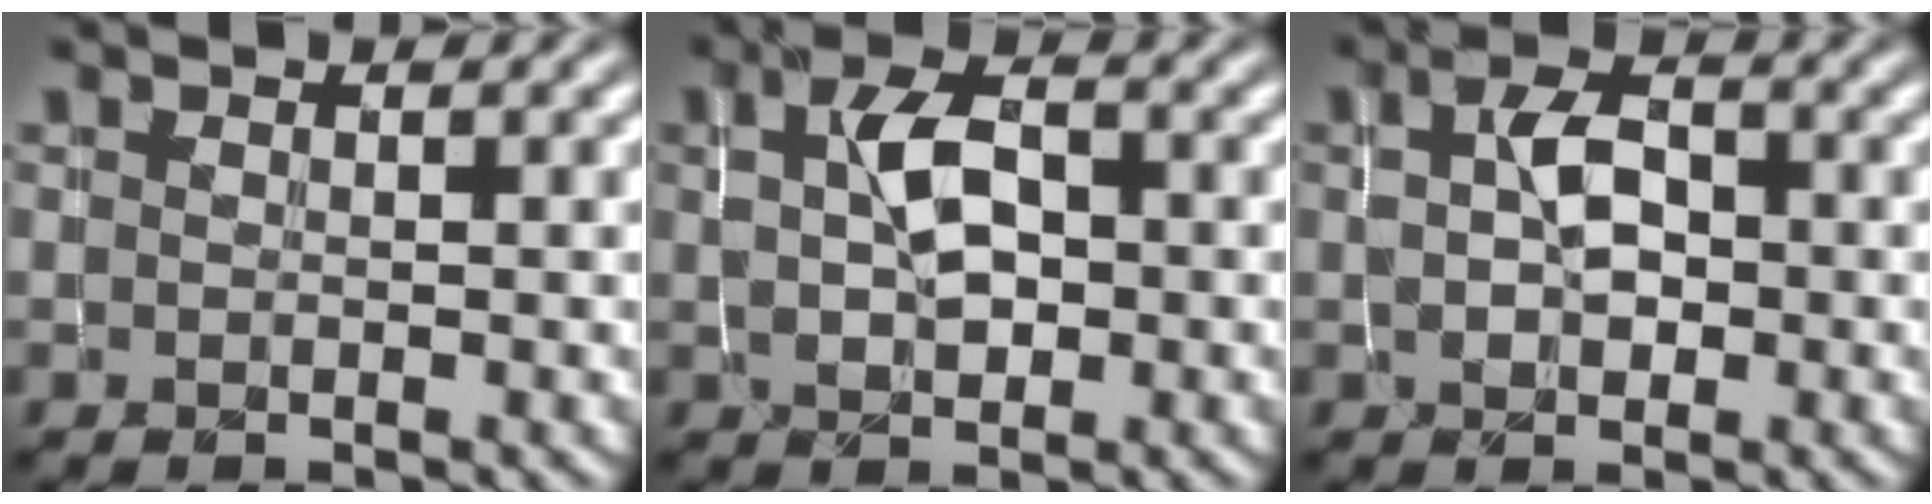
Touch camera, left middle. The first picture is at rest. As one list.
[{"total": 4.1, "force": [0.4, 2.5, 3.3], "torque": [-0.067, 0.009, 0.005]}, {"total": 3.7, "force": [0.1, 2.4, 2.8], "torque": [-0.055, 0.008, -0.002]}]